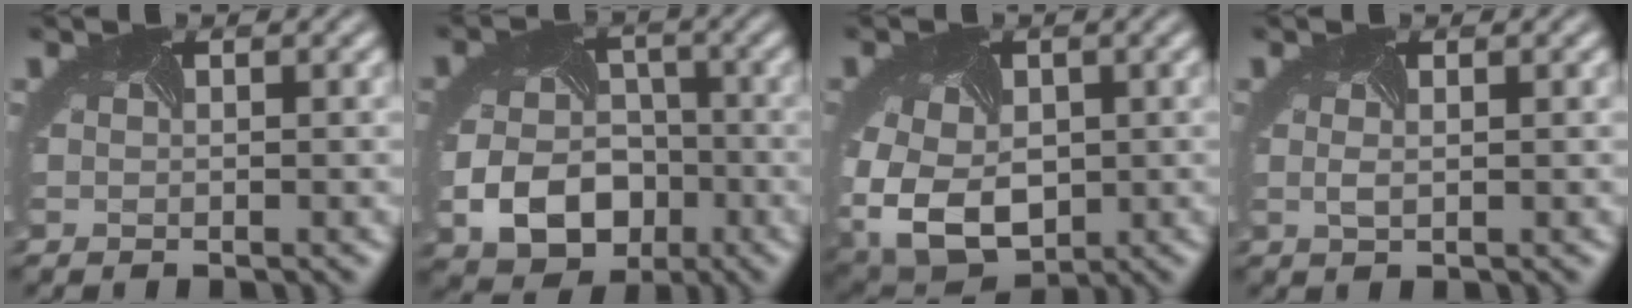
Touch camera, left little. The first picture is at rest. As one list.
[{"total": 7.1, "force": [-2.6, 5.3, 4.0], "torque": [-0.078, -0.022, -0.039]}, {"total": 9.3, "force": [-1.8, 6.8, 6.0], "torque": [-0.144, -0.043, -0.002]}, {"total": 1.0, "force": [0.3, 0.5, 0.8], "torque": [-0.016, -0.003, 0.001]}]